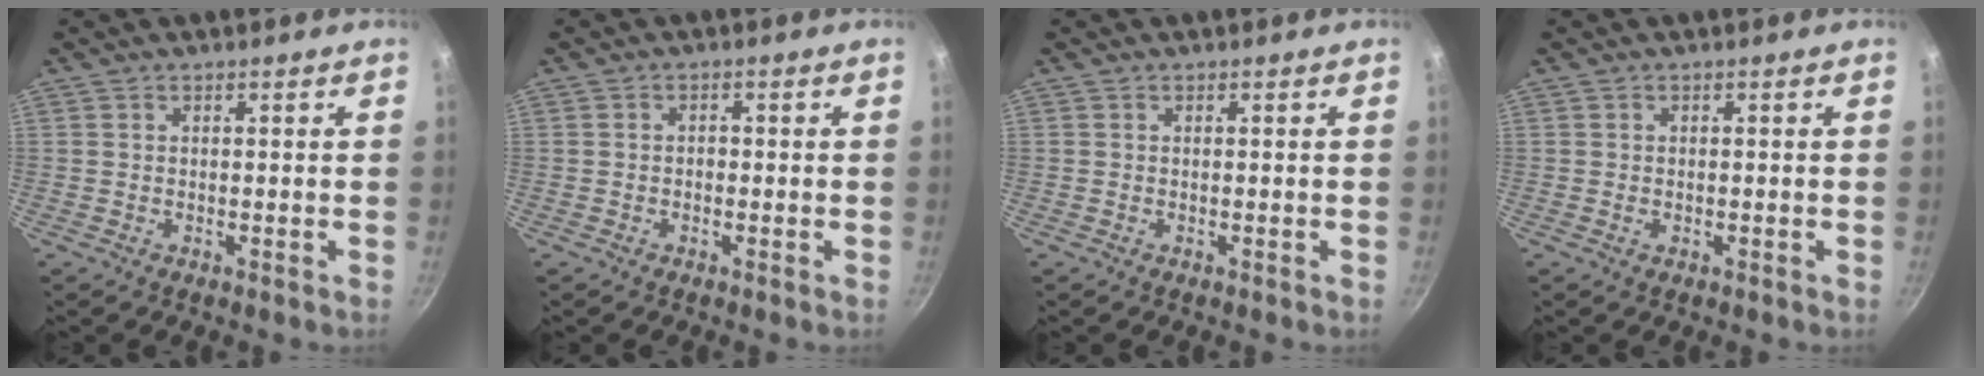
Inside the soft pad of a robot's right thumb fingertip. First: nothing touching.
{"total": 1.1, "force": [-0.3, 0.8, 0.6], "torque": [-0.010, 0.005, -0.006]}
{"total": 0.0}
{"total": 0.7, "force": [-0.2, 0.5, 0.5], "torque": [-0.008, 0.001, -0.004]}